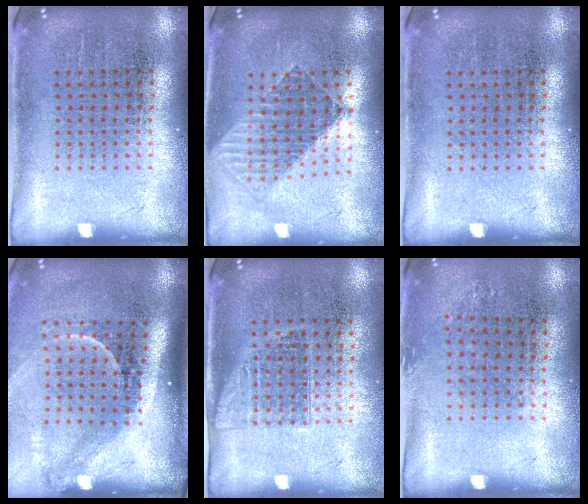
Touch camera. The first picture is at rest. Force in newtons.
{"total": 1.5, "press": 1.3, "slide": 0.8}
{"total": 0.0}
{"total": 2.2, "press": 1.4, "slide": 1.7}
{"total": 1.1, "press": 1.0, "slide": 0.6}
{"total": 0.7, "press": 0.6, "slide": 0.4}